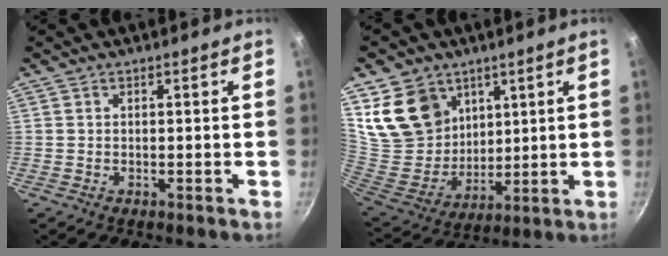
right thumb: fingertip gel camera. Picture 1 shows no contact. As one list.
[{"total": 16.2, "force": [8.3, 12.1, 6.8], "torque": [-0.099, -0.057, 0.170]}]